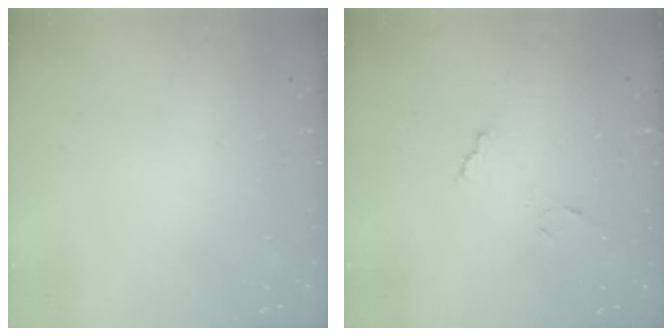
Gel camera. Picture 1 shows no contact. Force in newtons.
{"total": 6.3, "press": 6.3, "slide": 0.4}